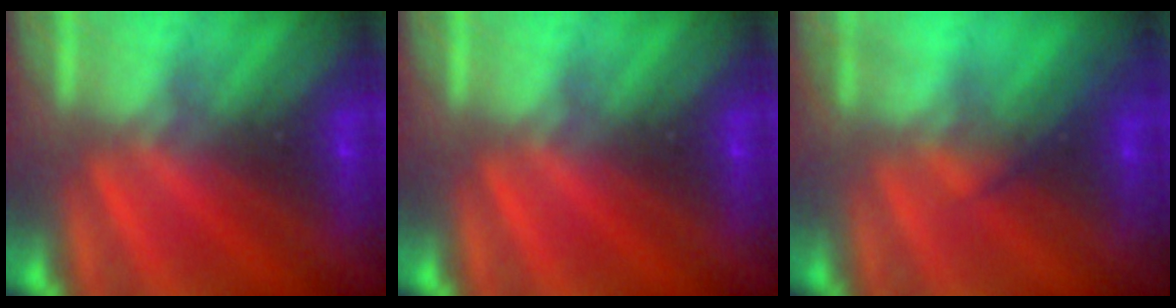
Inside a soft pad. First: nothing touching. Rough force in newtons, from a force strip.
{"total": 0.0}
{"total": 2.1}